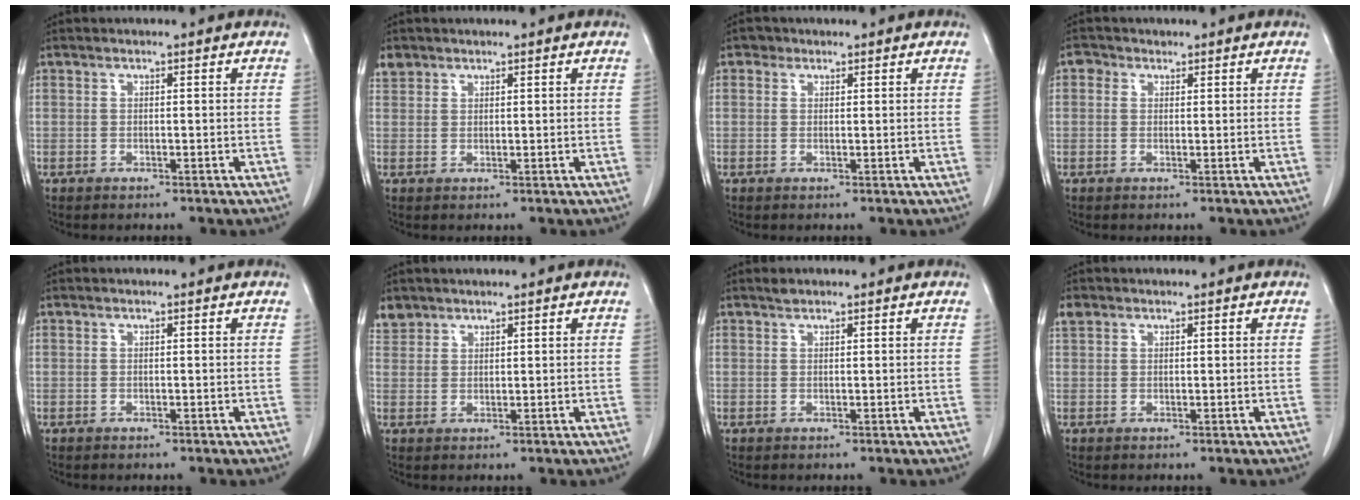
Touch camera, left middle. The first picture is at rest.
{"total": 1.9, "force": [1.5, 1.2, 0.0], "torque": [0.003, 0.010, 0.027]}
{"total": 1.3, "force": [0.8, 1.0, 0.2], "torque": [0.004, 0.000, 0.008]}
{"total": 1.8, "force": [0.9, 1.5, 0.4], "torque": [-0.002, 0.007, 0.010]}
{"total": 0.0}
{"total": 2.7, "force": [2.2, 1.4, -0.1], "torque": [0.006, 0.009, 0.044]}
{"total": 0.8, "force": [0.7, 0.2, 0.2], "torque": [-0.010, 0.003, 0.015]}
{"total": 1.6, "force": [1.1, 1.0, 0.3], "torque": [-0.009, 0.013, 0.022]}